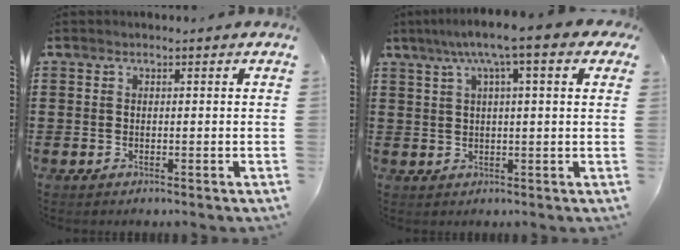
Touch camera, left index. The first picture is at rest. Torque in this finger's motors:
{"motor_torque": [2.14, 0.00, 0.99, 0.21]}